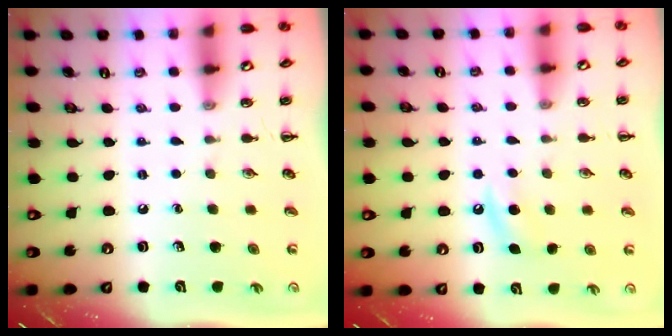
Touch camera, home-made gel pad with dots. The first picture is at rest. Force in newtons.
{"total": 6.1, "press": 6.0, "slide": 1.5}